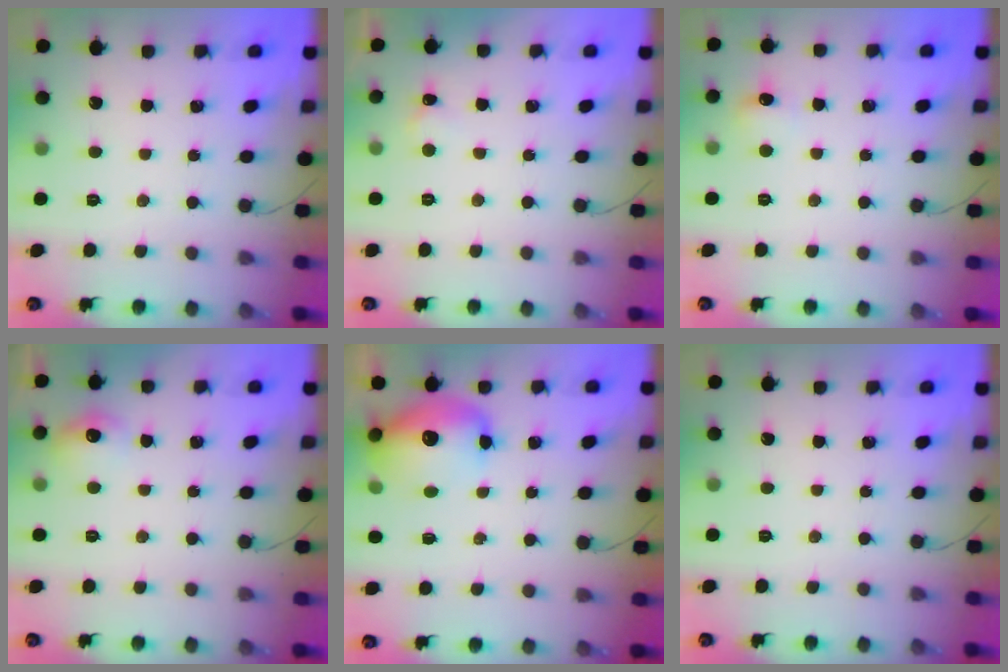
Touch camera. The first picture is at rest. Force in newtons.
{"total": 4.3, "press": 4.1, "slide": 1.3}
{"total": 6.1, "press": 5.8, "slide": 1.9}
{"total": 7.4, "press": 7.4, "slide": 0.8}
{"total": 12.7, "press": 12.3, "slide": 3.1}
{"total": 0.0}